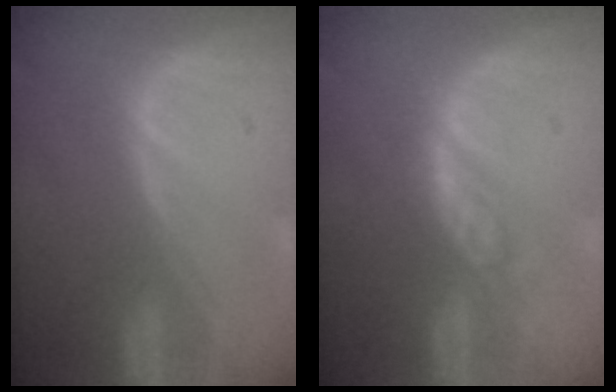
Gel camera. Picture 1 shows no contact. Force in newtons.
{"total": 4.8, "press": 4.2, "slide": 2.2}